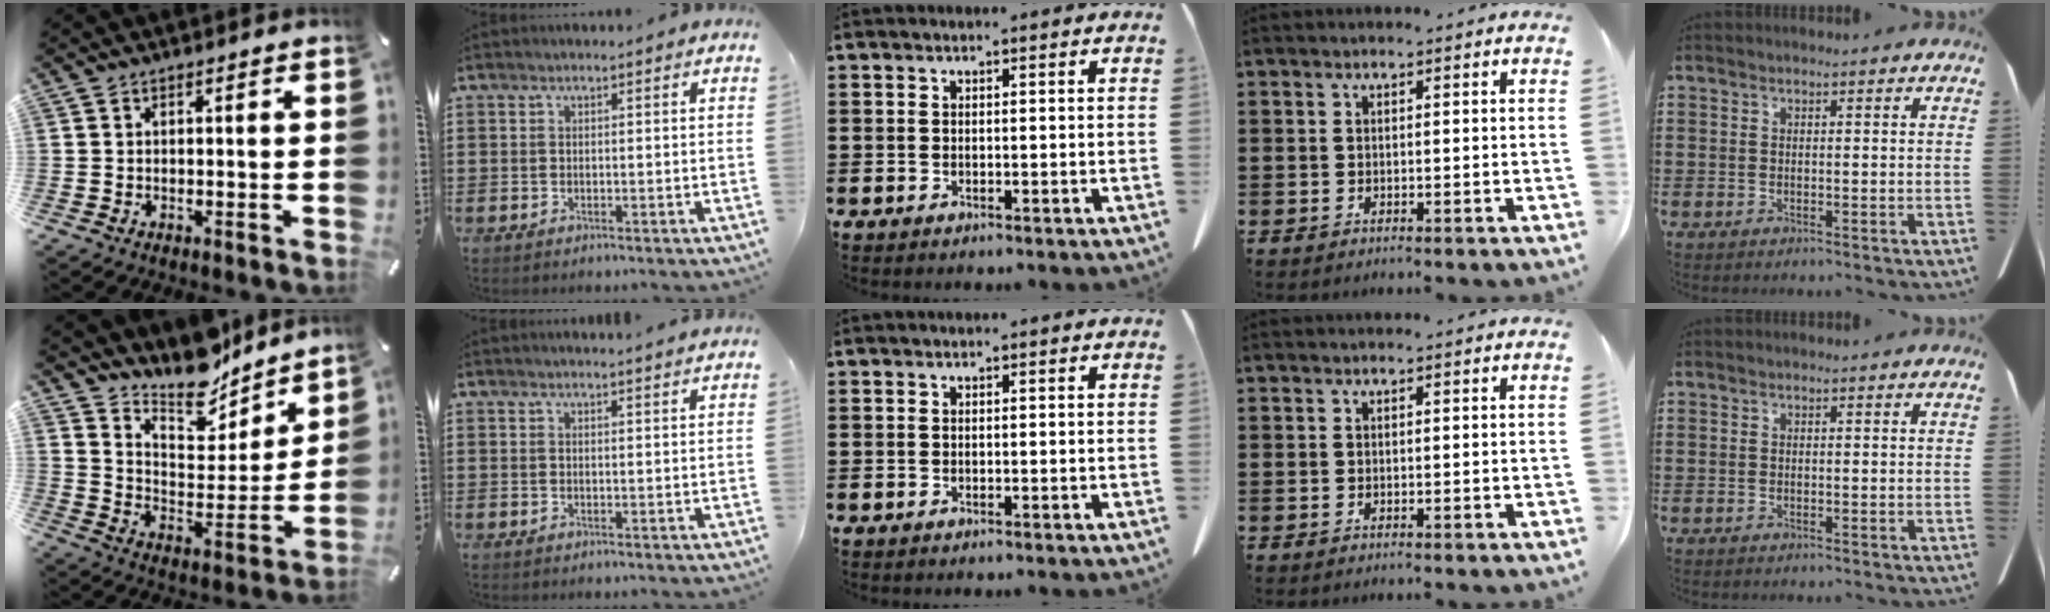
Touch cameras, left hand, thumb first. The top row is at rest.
{"thumb": {"total": 14.1, "force": [13.1, 4.5, 2.8], "torque": [-0.053, -0.129, 0.232]}, "index": {"total": 1.4, "force": [1.4, -0.2, 0.2], "torque": [-0.007, -0.002, 0.027]}}